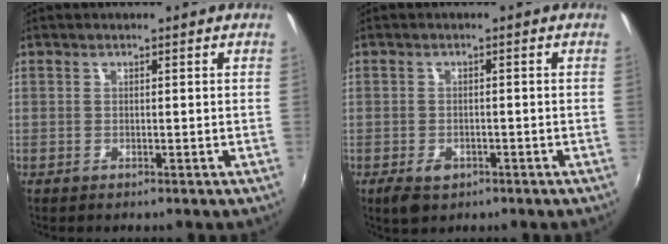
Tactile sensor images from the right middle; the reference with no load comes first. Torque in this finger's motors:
{"motor_torque": [0.55, -0.44, 0.25, 0.05]}